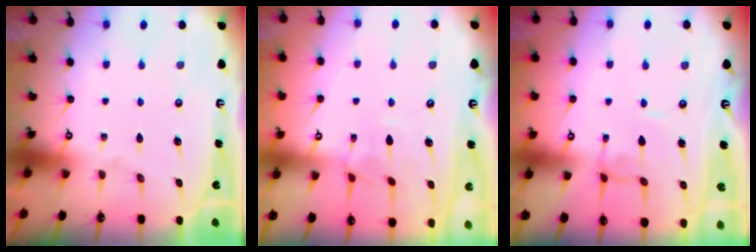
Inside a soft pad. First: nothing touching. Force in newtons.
{"total": 2.9, "press": 2.8, "slide": 0.4}
{"total": 1.5, "press": 1.4, "slide": 0.2}